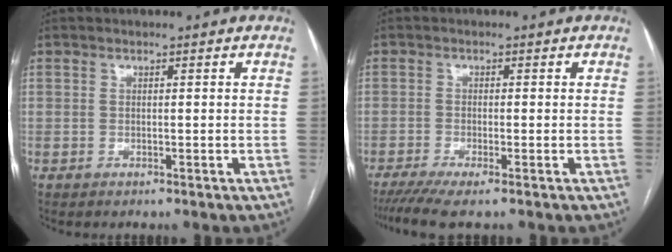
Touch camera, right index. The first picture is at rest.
{"total": 4.5, "force": [-3.2, 0.2, 3.1], "torque": [-0.054, -0.012, -0.060]}